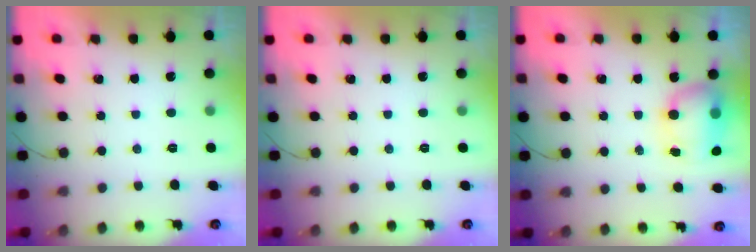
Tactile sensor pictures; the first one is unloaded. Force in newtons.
{"total": 0.0}
{"total": 11.5, "press": 9.0, "slide": 7.2}